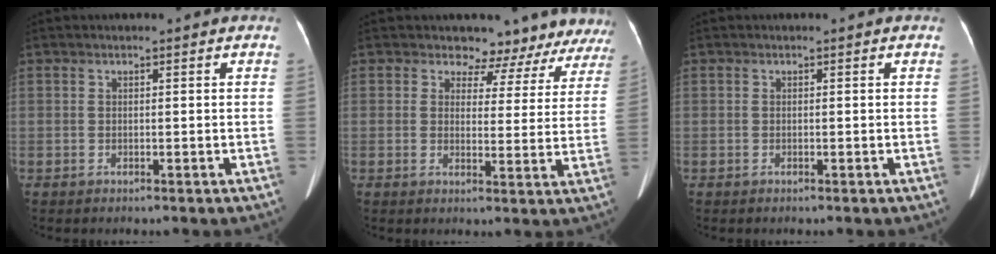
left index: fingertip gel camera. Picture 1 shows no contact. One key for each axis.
{"total": 11.4, "fx": 10.6, "fy": 4.2, "fz": -0.2, "tx": 0.044, "ty": -0.024, "tz": 0.085}
{"total": 0.0}